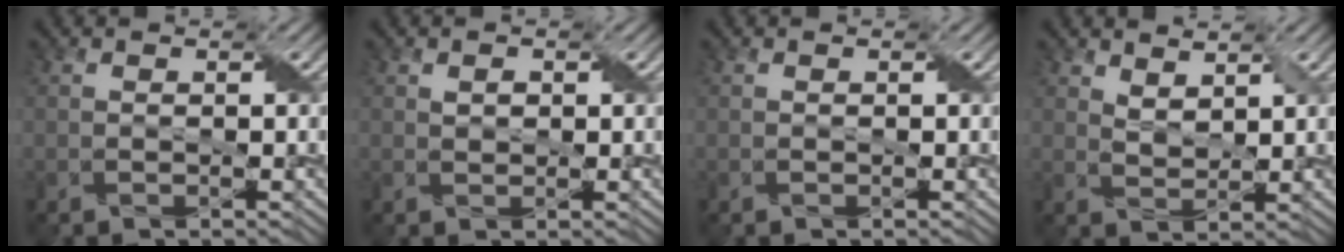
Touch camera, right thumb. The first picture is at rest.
{"total": 1.1, "force": [0.3, 0.8, 0.7], "torque": [-0.016, 0.000, 0.009]}
{"total": 0.0}
{"total": 2.5, "force": [1.9, 1.0, 1.2], "torque": [-0.032, -0.004, 0.042]}